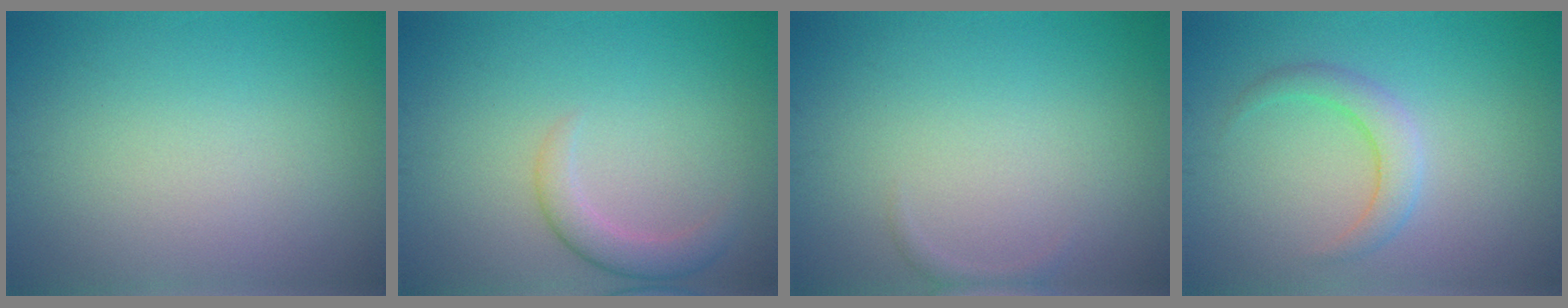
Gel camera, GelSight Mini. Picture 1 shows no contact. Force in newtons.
{"total": 2.4, "press": 2.4, "slide": 0.3}
{"total": 0.7, "press": 0.7, "slide": 0.0}
{"total": 2.4, "press": 2.4, "slide": 0.0}